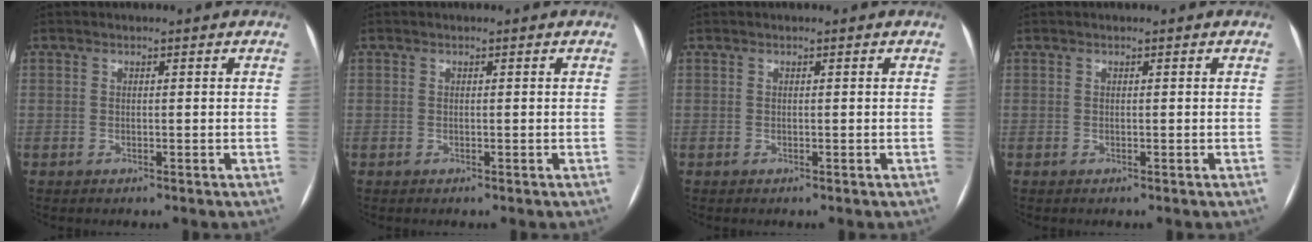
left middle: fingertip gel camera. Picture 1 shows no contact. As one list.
[{"total": 0.0}, {"total": 0.0}, {"total": 0.0}]